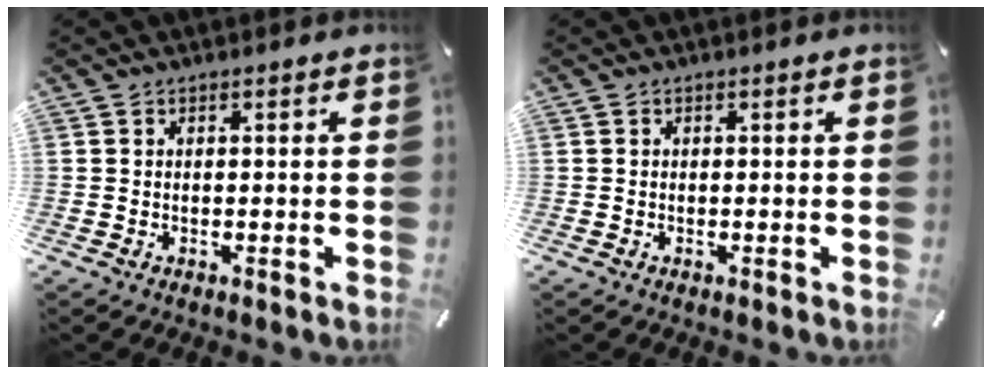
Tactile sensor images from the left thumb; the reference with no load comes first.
{"total": 0.0}